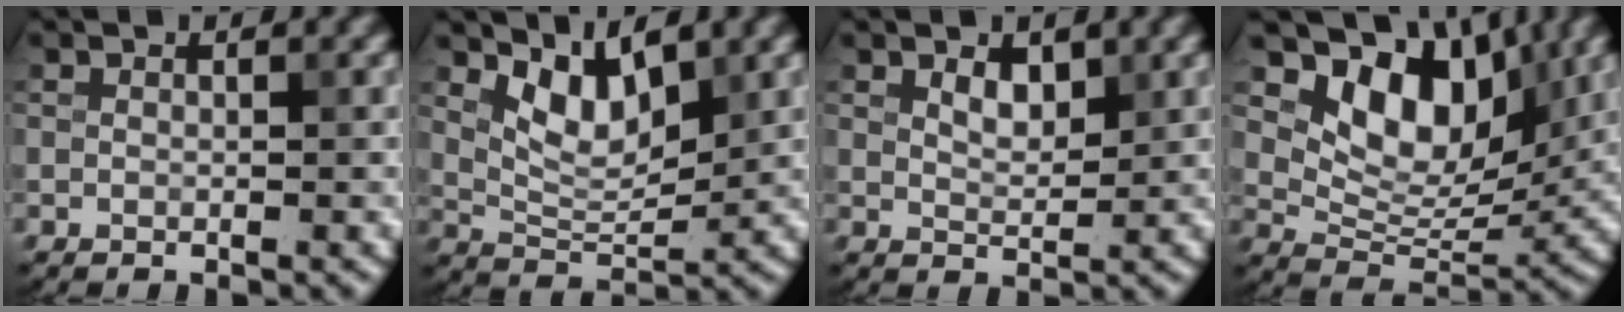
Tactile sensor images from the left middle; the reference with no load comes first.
{"total": 4.4, "force": [2.3, 2.0, 3.1], "torque": [-0.062, -0.009, 0.044]}
{"total": 1.8, "force": [1.1, 0.9, 1.1], "torque": [-0.020, -0.002, 0.022]}
{"total": 8.9, "force": [4.3, 5.4, 5.6], "torque": [-0.082, -0.015, 0.075]}